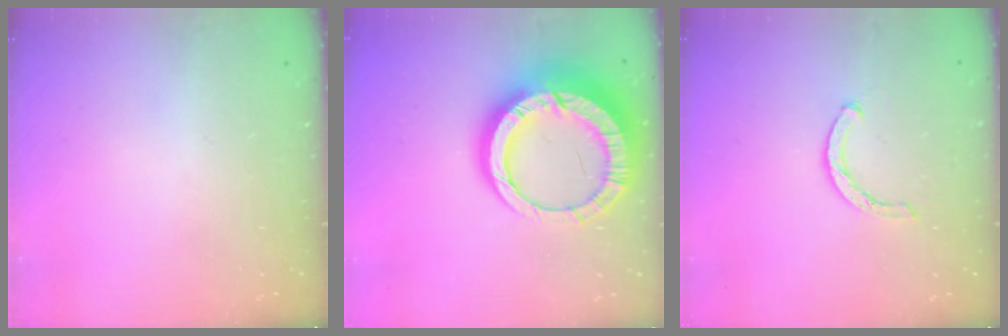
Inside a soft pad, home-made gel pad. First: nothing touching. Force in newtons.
{"total": 20.6, "press": 20.5, "slide": 1.9}
{"total": 3.3, "press": 3.3, "slide": 0.3}